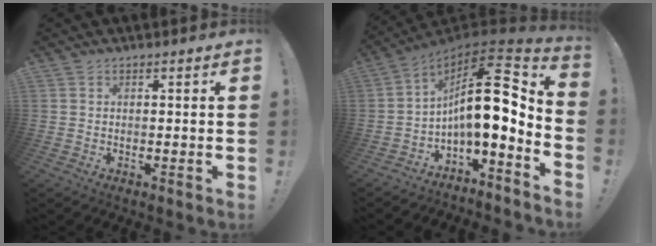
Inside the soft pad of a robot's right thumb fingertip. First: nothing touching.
{"total": 16.7, "force": [2.1, 6.2, 15.4], "torque": [-0.259, -0.026, 0.032]}